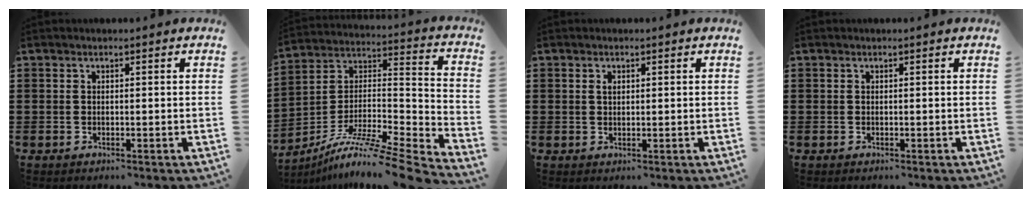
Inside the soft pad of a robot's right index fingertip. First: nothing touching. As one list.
[{"total": 9.7, "force": [-7.7, 0.2, 5.9], "torque": [-0.105, -0.008, -0.151]}, {"total": 0.9, "force": [0.3, 0.5, 0.7], "torque": [-0.016, 0.003, 0.005]}, {"total": 0.0}]